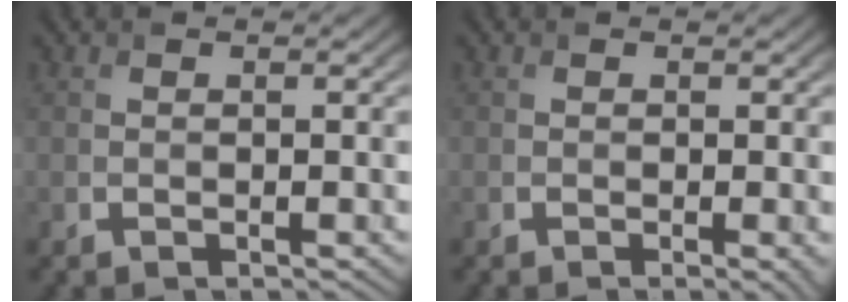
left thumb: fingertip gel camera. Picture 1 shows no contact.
{"total": 1.3, "force": [-0.3, 0.3, 1.3], "torque": [-0.016, 0.000, -0.007]}